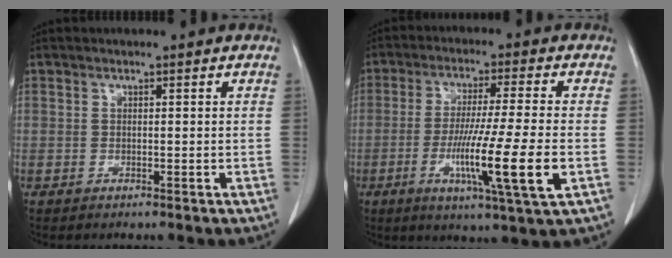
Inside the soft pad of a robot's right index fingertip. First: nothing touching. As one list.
[{"total": 13.1, "force": [-3.6, -0.8, 12.6], "torque": [-0.227, -0.028, -0.065]}]